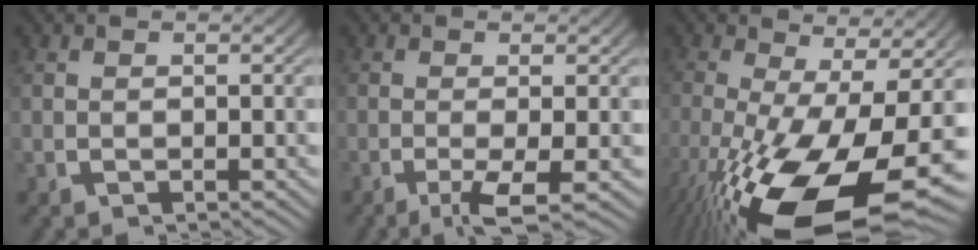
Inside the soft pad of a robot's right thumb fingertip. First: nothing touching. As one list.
[{"total": 3.4, "force": [-1.4, 1.2, 2.9], "torque": [-0.060, -0.014, -0.021]}, {"total": 16.6, "force": [-4.2, 8.5, 13.6], "torque": [-0.246, -0.069, -0.024]}]